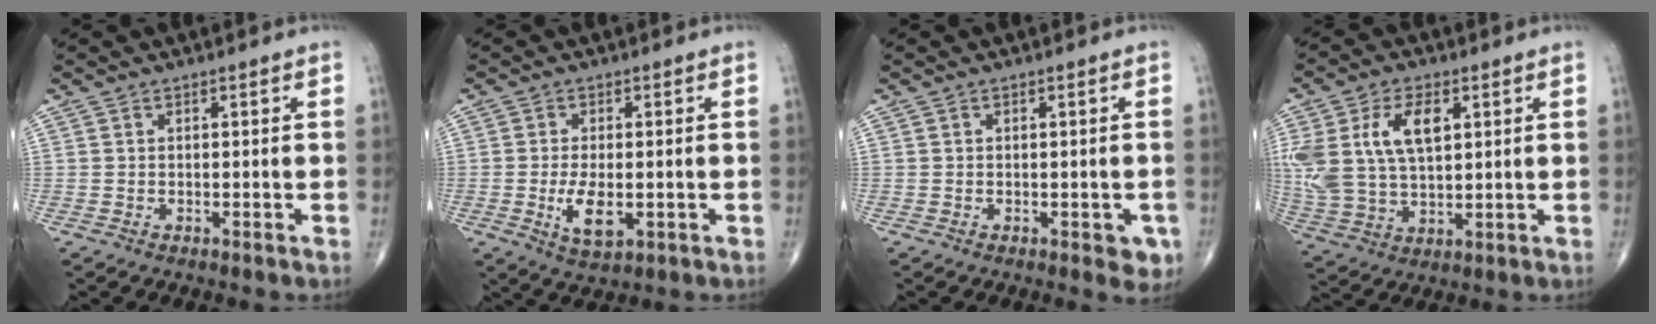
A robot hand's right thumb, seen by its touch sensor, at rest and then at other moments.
{"total": 6.1, "force": [-1.3, 2.8, 5.3], "torque": [-0.094, -0.011, -0.018]}
{"total": 3.3, "force": [-1.3, 1.7, 2.5], "torque": [-0.006, -0.001, -0.014]}
{"total": 14.9, "force": [4.3, 8.4, 11.5], "torque": [-0.240, -0.001, 0.091]}